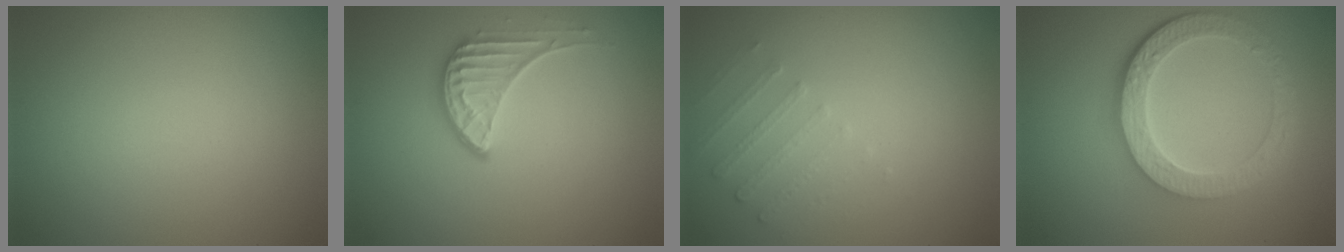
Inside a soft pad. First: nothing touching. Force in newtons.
{"total": 2.3, "press": 1.7, "slide": 1.5}
{"total": 1.3, "press": 0.9, "slide": 1.0}
{"total": 5.8, "press": 4.4, "slide": 3.8}